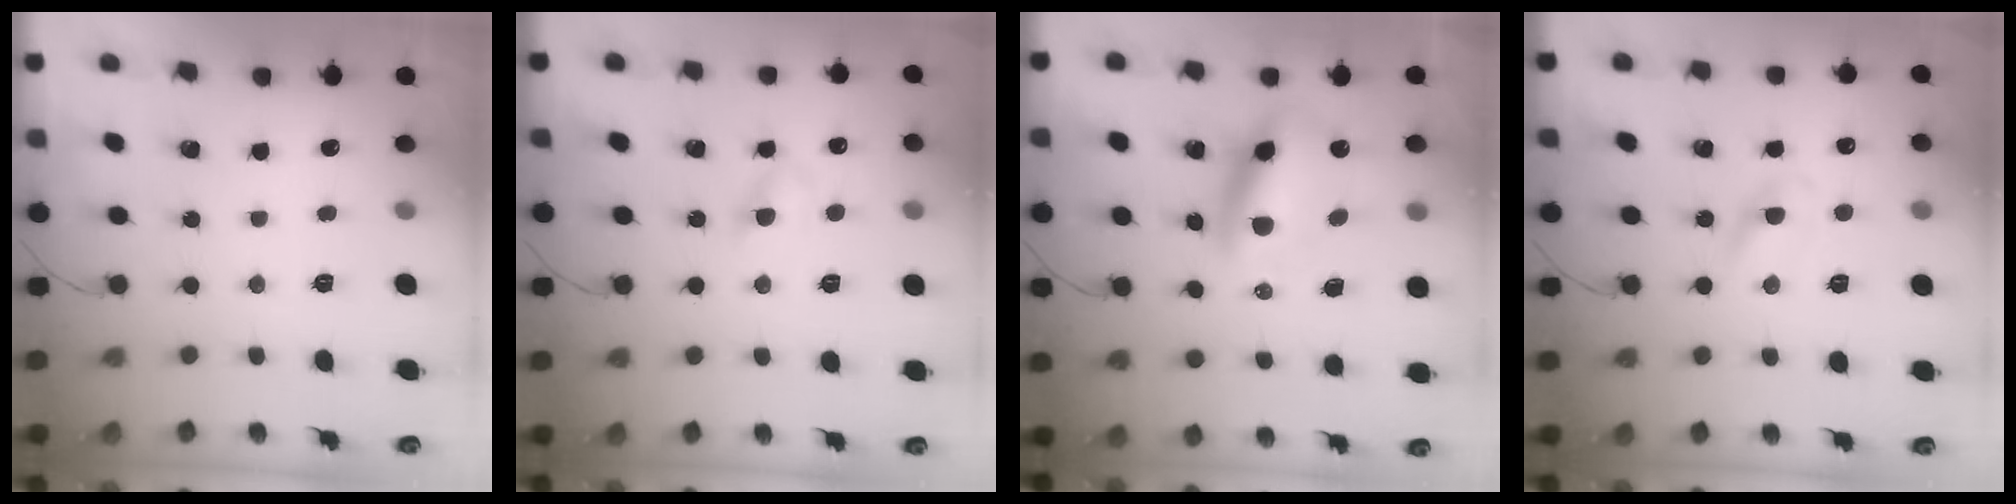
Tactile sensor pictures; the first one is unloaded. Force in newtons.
{"total": 4.9, "press": 4.6, "slide": 1.6}
{"total": 12.2, "press": 11.7, "slide": 3.4}
{"total": 2.9, "press": 2.7, "slide": 1.2}